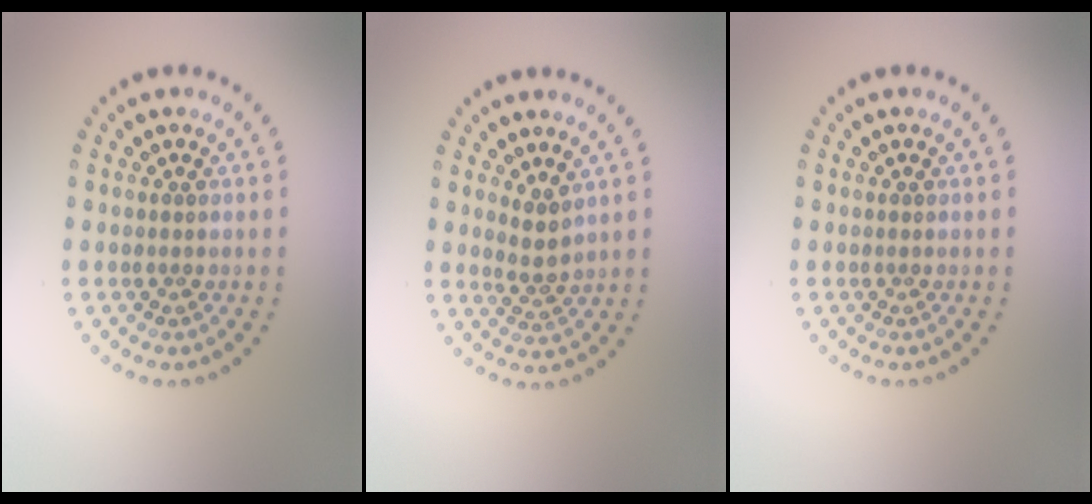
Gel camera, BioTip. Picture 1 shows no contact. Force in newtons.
{"total": 2.0, "press": 1.4, "slide": 1.4}
{"total": 0.0}